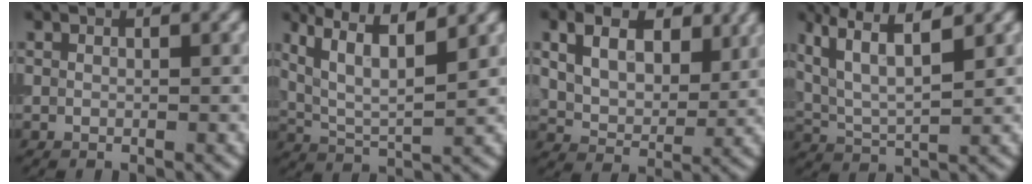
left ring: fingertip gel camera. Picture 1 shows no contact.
{"total": 6.3, "force": [3.5, 1.7, 4.9], "torque": [-0.099, 0.006, 0.066]}
{"total": 7.0, "force": [2.6, 4.5, 4.6], "torque": [-0.087, 0.001, 0.040]}
{"total": 6.1, "force": [3.1, 2.1, 4.8], "torque": [-0.101, 0.006, 0.059]}